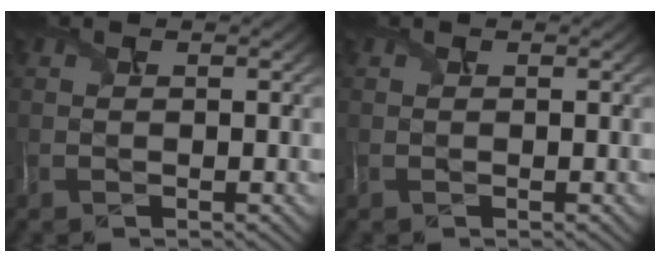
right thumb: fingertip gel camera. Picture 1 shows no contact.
{"total": 0.0}